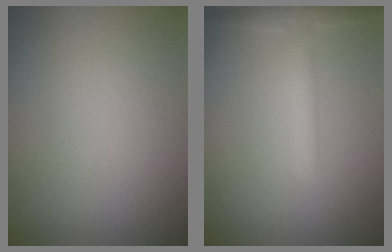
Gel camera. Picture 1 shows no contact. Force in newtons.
{"total": 2.4, "press": 2.4, "slide": 0.2}